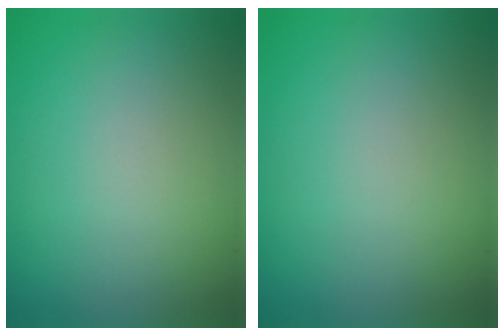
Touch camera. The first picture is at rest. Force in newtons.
{"total": 0.0}